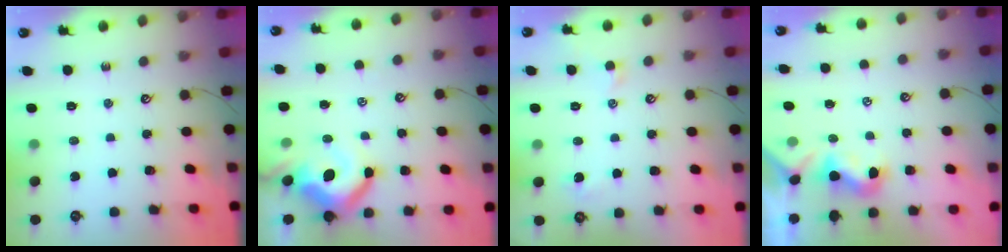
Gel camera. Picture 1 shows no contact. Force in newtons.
{"total": 11.8, "press": 11.6, "slide": 2.0}
{"total": 1.6, "press": 1.5, "slide": 0.5}
{"total": 1.1, "press": 1.0, "slide": 0.5}